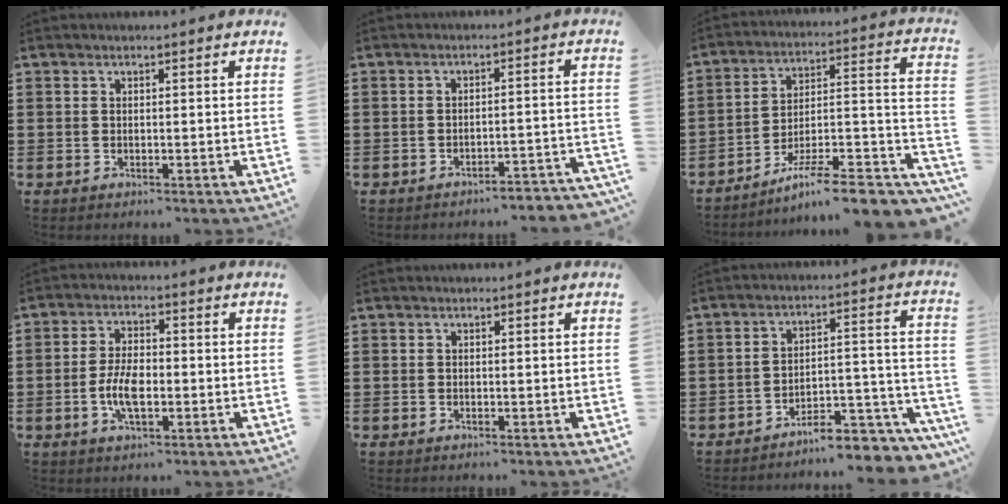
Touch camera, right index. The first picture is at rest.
{"total": 3.1, "force": [-3.0, 0.0, 0.7], "torque": [-0.017, 0.001, -0.064]}
{"total": 9.3, "force": [-6.9, 1.6, 6.1], "torque": [-0.086, 0.016, -0.126]}
{"total": 5.8, "force": [-1.3, 2.6, 4.9], "torque": [-0.114, 0.000, -0.031]}
{"total": 0.0}
{"total": 7.0, "force": [-6.5, 1.3, 2.3], "torque": [-0.029, 0.013, -0.124]}